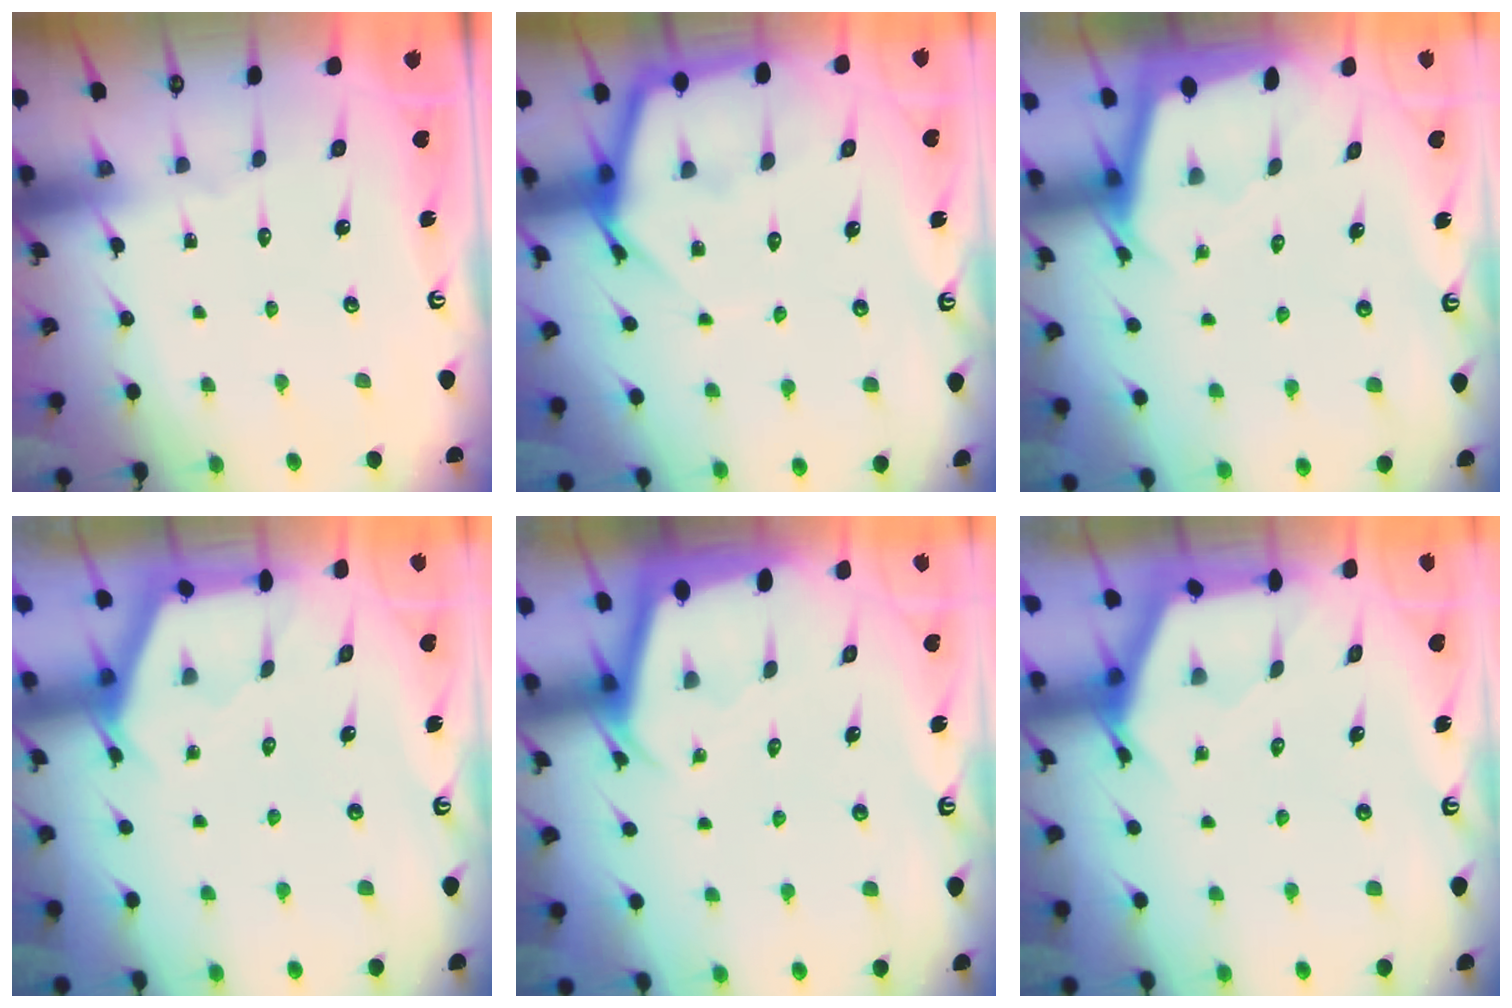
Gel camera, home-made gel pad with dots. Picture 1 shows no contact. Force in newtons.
{"total": 8.0, "press": 8.0, "slide": 0.6}
{"total": 1.8, "press": 1.8, "slide": 0.1}
{"total": 2.6, "press": 2.6, "slide": 0.3}
{"total": 2.1, "press": 2.1, "slide": 0.1}
{"total": 2.6, "press": 2.6, "slide": 0.4}